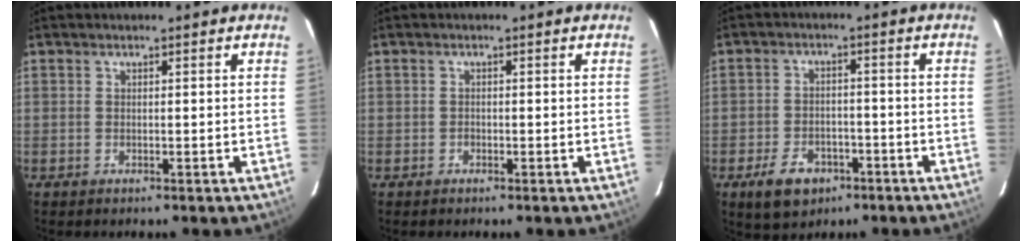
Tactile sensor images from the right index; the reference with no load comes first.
{"total": 0.7, "force": [-0.4, 0.6, 0.0], "torque": [0.002, 0.001, -0.007]}
{"total": 8.3, "force": [-4.7, 5.5, 4.0], "torque": [-0.101, 0.005, -0.065]}